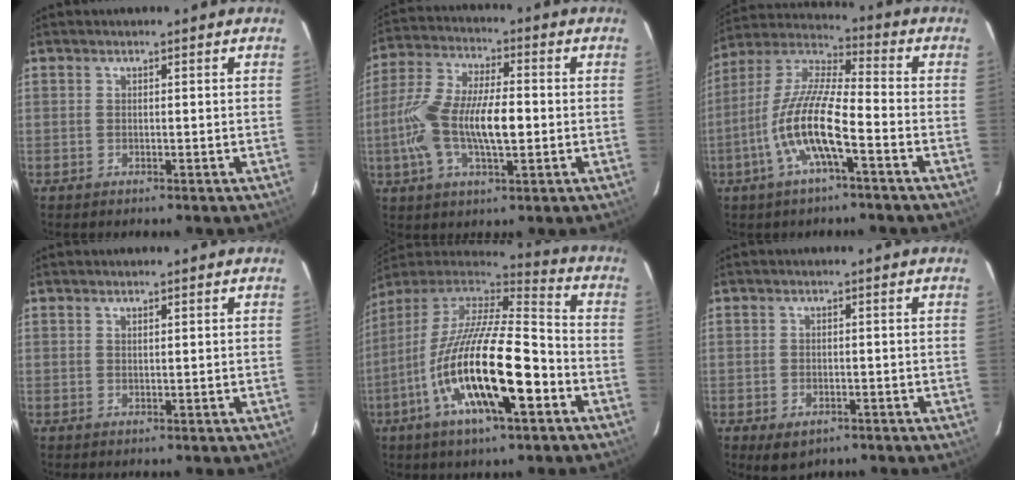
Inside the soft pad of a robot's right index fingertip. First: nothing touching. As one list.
[{"total": 15.2, "force": [-2.1, 5.8, 13.9], "torque": [-0.278, 0.003, -0.042]}, {"total": 13.4, "force": [-5.2, 2.5, 12.2], "torque": [-0.247, 0.000, -0.106]}, {"total": 0.7, "force": [0.5, 0.2, 0.4], "torque": [-0.007, 0.001, 0.010]}, {"total": 23.1, "force": [-8.4, 6.1, 20.6], "torque": [-0.373, -0.035, -0.156]}, {"total": 4.2, "force": [-2.2, 2.7, 2.3], "torque": [-0.046, -0.012, -0.028]}]